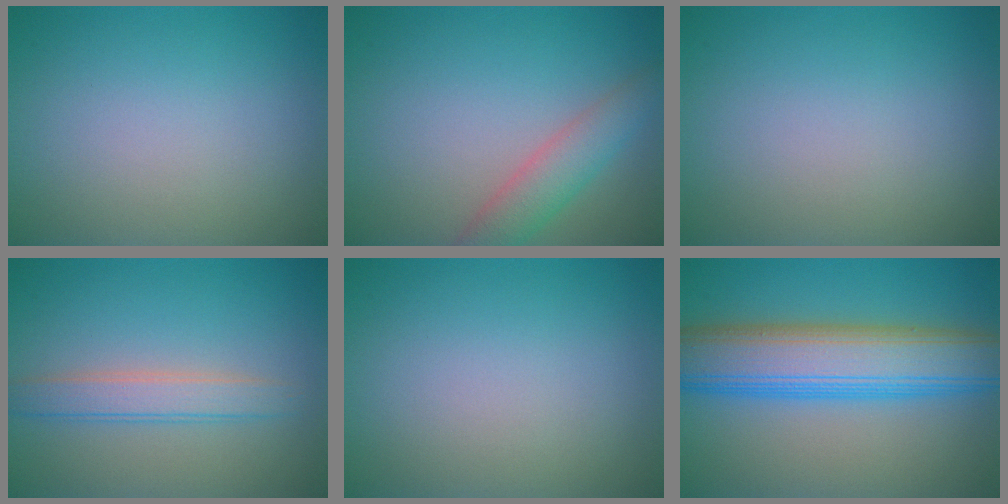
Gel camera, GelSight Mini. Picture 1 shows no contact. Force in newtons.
{"total": 3.3, "press": 3.3, "slide": 0.3}
{"total": 0.0}
{"total": 2.7, "press": 2.7, "slide": 0.0}
{"total": 0.0}
{"total": 9.8, "press": 9.8, "slide": 0.3}